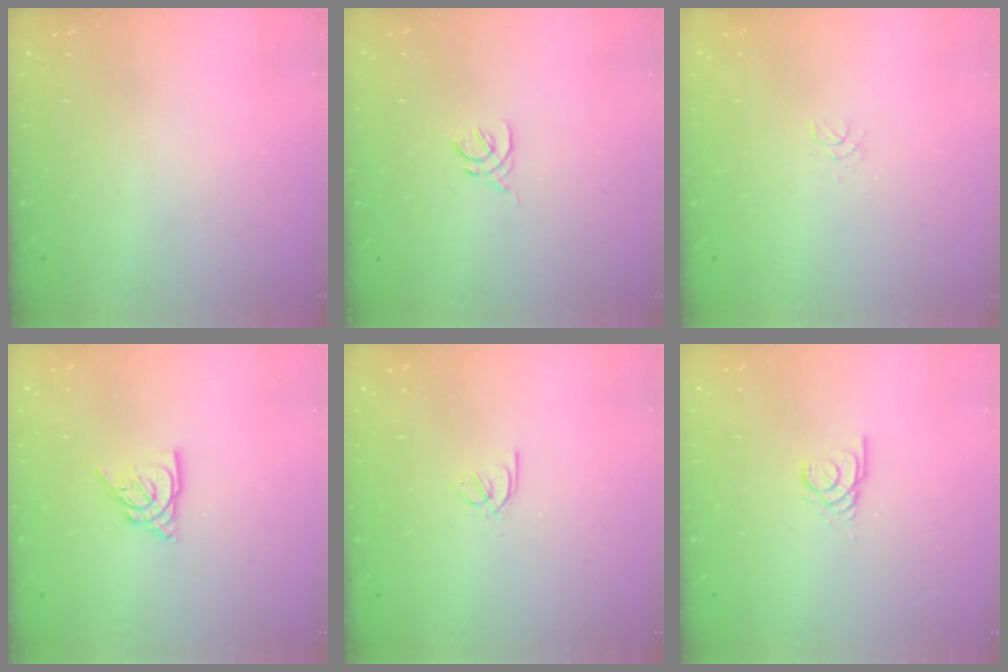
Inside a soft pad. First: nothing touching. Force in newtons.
{"total": 2.2, "press": 2.1, "slide": 0.6}
{"total": 1.1, "press": 1.1, "slide": 0.1}
{"total": 6.1, "press": 6.1, "slide": 0.4}
{"total": 2.2, "press": 2.2, "slide": 0.5}
{"total": 2.5, "press": 2.5, "slide": 0.2}